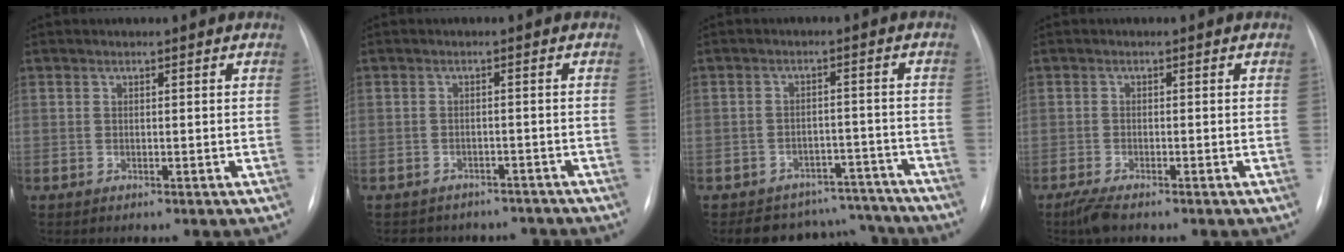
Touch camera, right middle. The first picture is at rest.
{"total": 7.9, "force": [-7.0, 3.6, 0.7], "torque": [-0.008, 0.017, -0.076]}
{"total": 10.0, "force": [-9.2, 3.8, -0.2], "torque": [0.024, 0.040, -0.114]}
{"total": 3.1, "force": [-2.4, 0.6, 1.9], "torque": [-0.046, -0.009, -0.043]}